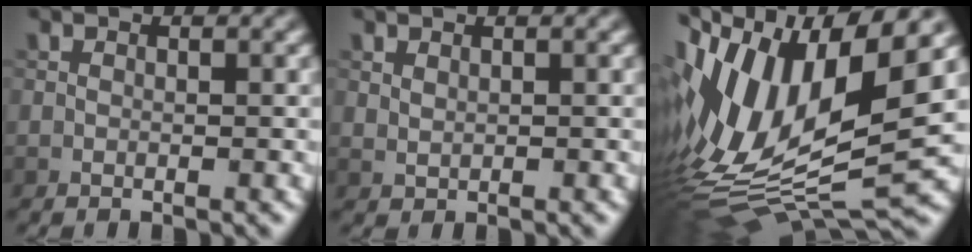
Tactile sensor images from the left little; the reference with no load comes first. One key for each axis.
{"total": 0.7, "fx": 0.5, "fy": 0.3, "fz": 0.3, "tx": -0.011, "ty": -0.002, "tz": 0.016}
{"total": 15.2, "fx": 0.4, "fy": 6.5, "fz": 13.8, "tx": -0.270, "ty": 0.014, "tz": 0.008}